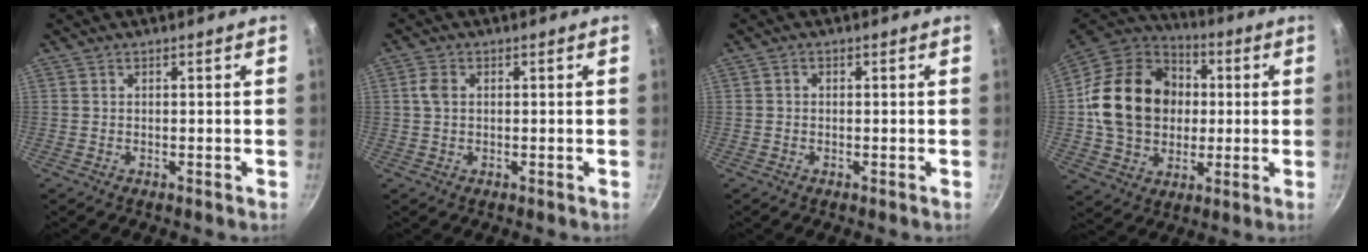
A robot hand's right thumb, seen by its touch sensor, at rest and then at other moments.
{"total": 2.5, "force": [0.4, 1.7, 1.7], "torque": [-0.040, 0.006, 0.006]}
{"total": 0.7, "force": [0.0, 0.6, 0.4], "torque": [-0.004, 0.001, -0.003]}
{"total": 20.9, "force": [0.7, 16.8, 12.4], "torque": [-0.203, 0.021, 0.016]}